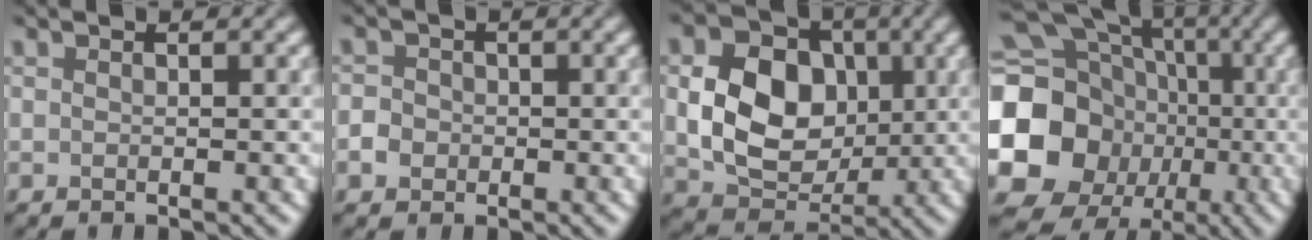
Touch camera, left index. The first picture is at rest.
{"total": 1.5, "force": [-0.7, 1.3, 0.0], "torque": [0.006, 0.000, -0.015]}
{"total": 7.7, "force": [0.3, 6.2, 4.7], "torque": [-0.084, -0.003, 0.008]}
{"total": 20.0, "force": [-2.0, 18.4, 7.5], "torque": [-0.178, -0.008, -0.077]}